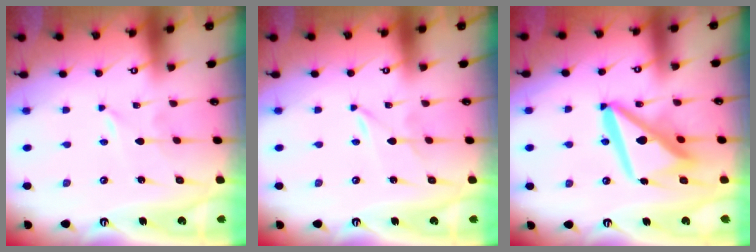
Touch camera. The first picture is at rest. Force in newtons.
{"total": 0.0}
{"total": 14.8, "press": 14.7, "slide": 1.7}